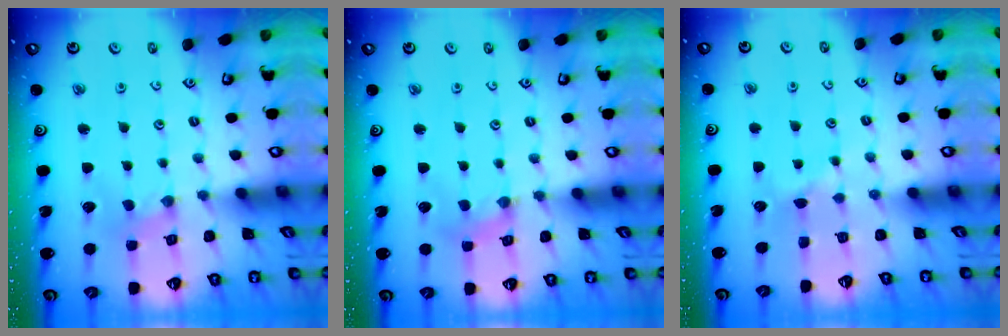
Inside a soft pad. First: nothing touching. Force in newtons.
{"total": 2.1, "press": 2.1, "slide": 0.4}
{"total": 2.9, "press": 2.9, "slide": 0.4}